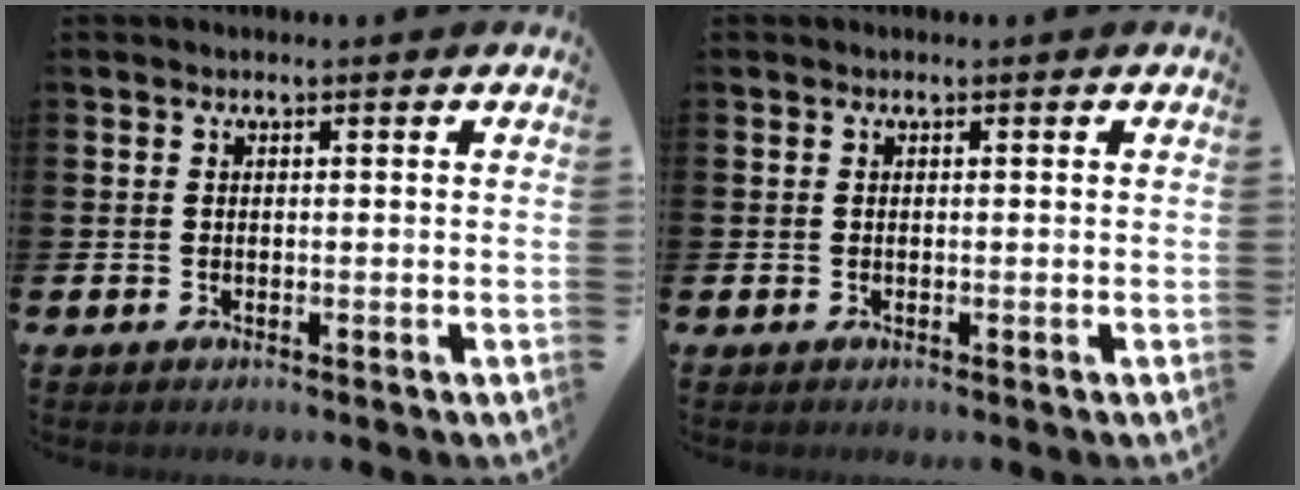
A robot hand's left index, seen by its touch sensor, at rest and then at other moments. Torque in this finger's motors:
{"motor_torque": [-0.02, 0.01, -0.03, -0.01]}